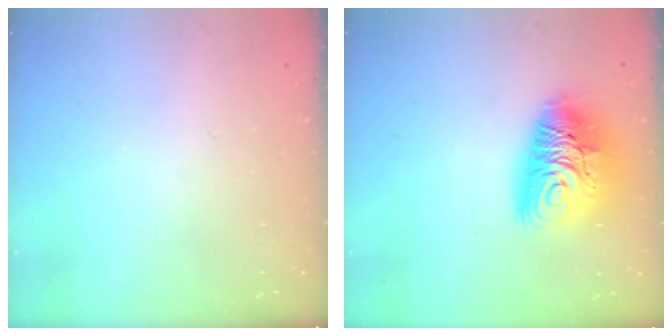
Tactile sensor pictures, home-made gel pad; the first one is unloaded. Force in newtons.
{"total": 15.5, "press": 15.5, "slide": 1.6}